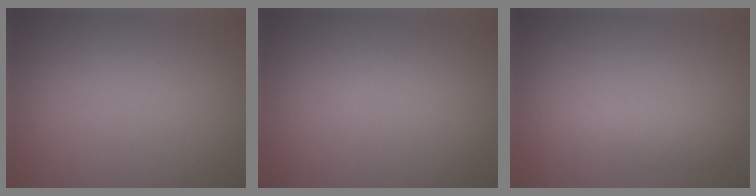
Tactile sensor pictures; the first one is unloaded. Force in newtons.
{"total": 0.0}
{"total": 2.1, "press": 2.0, "slide": 0.2}